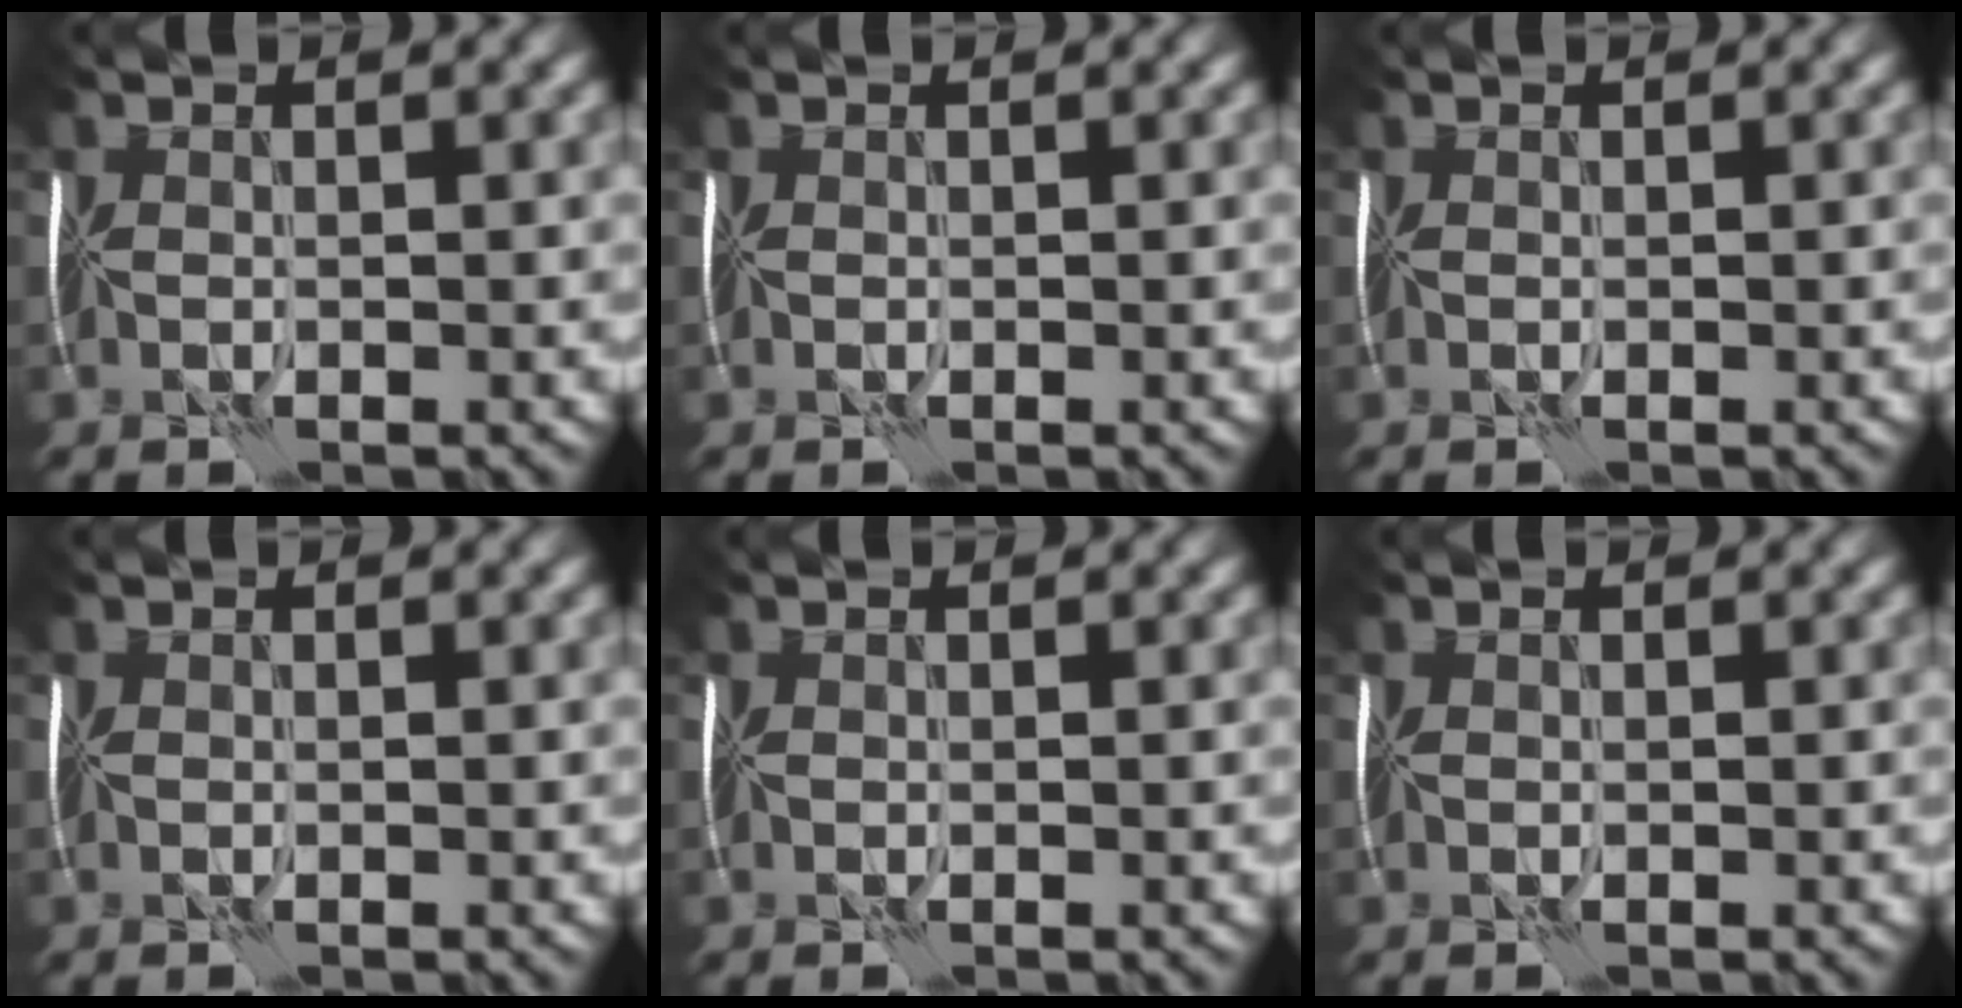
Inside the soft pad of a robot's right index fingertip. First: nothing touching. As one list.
[{"total": 0.0}, {"total": 0.0}, {"total": 0.0}, {"total": 0.0}, {"total": 0.0}]